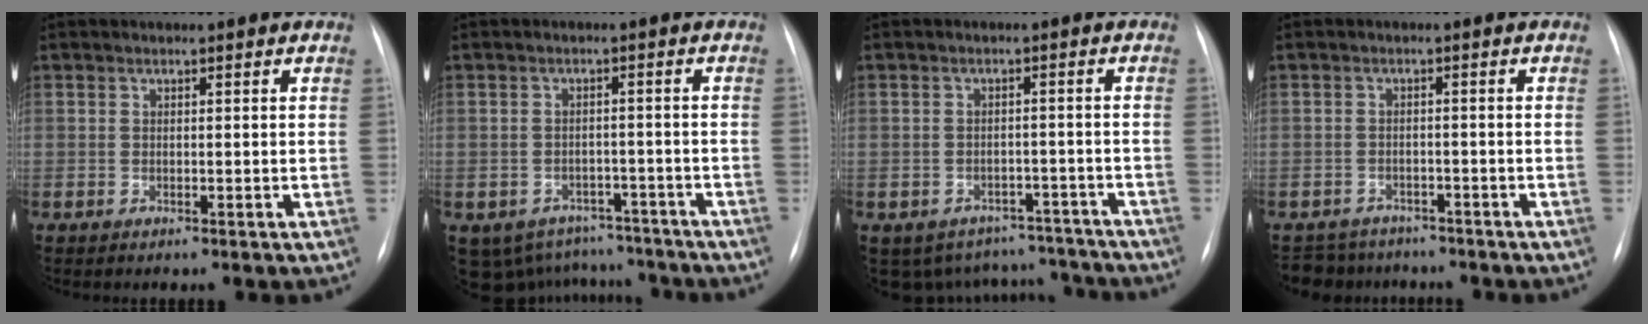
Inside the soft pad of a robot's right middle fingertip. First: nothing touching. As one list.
[{"total": 9.7, "force": [-7.9, 5.5, 1.2], "torque": [-0.019, 0.021, -0.092]}, {"total": 9.6, "force": [-8.4, 4.7, 0.4], "torque": [0.004, 0.030, -0.094]}, {"total": 5.9, "force": [-5.3, 2.7, -0.2], "torque": [0.003, 0.008, -0.073]}]